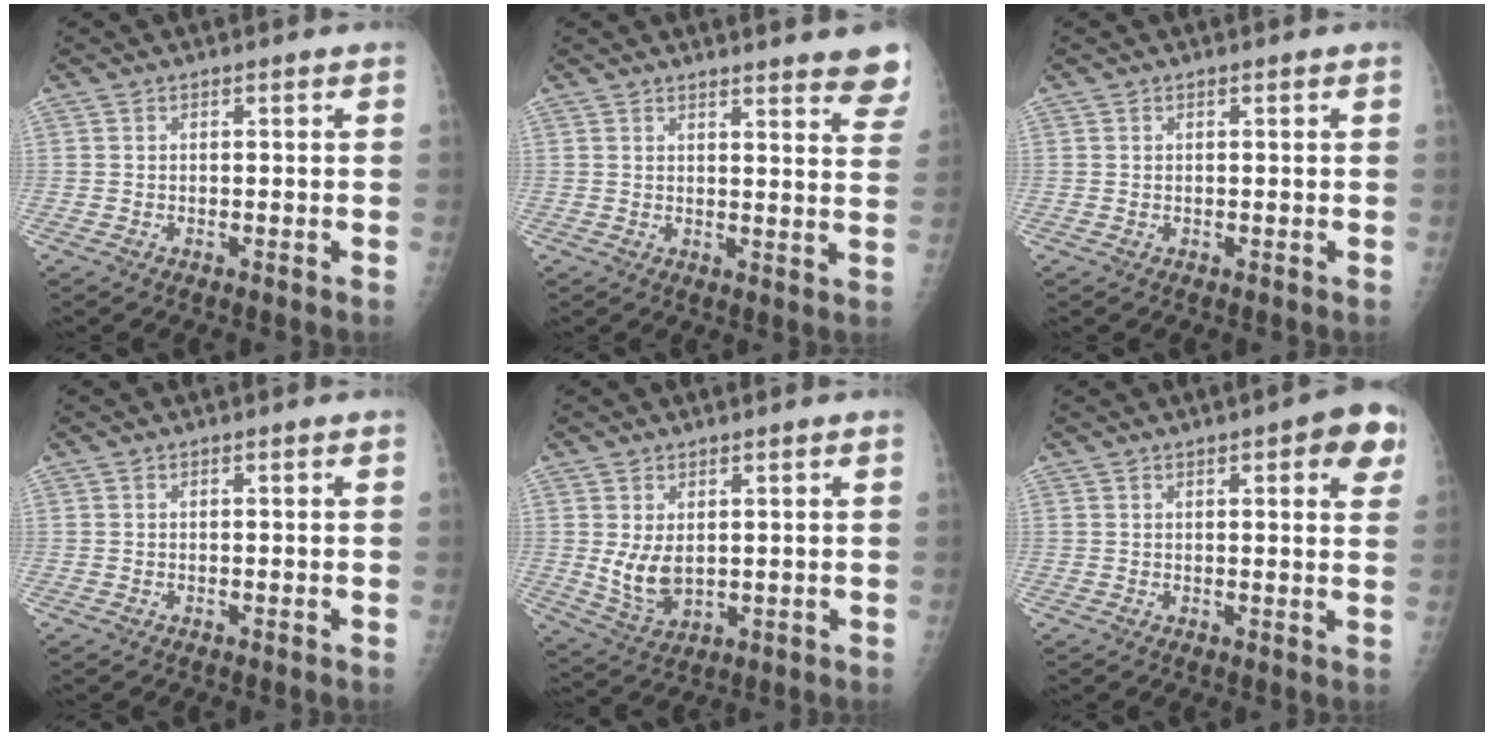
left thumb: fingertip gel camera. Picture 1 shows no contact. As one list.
[{"total": 11.3, "force": [10.2, 1.5, 4.8], "torque": [-0.025, -0.064, 0.099]}, {"total": 0.0}, {"total": 0.0}, {"total": 6.1, "force": [0.9, 3.6, 4.8], "torque": [-0.080, -0.017, 0.033]}, {"total": 7.8, "force": [3.6, 2.3, 6.5], "torque": [-0.055, -0.007, 0.037]}]